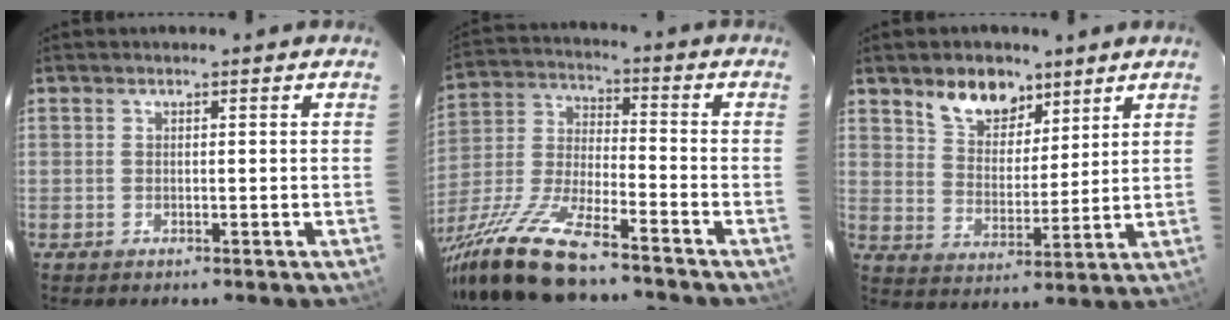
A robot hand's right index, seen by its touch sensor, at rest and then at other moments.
{"total": 19.1, "force": [-15.1, 3.5, 11.1], "torque": [-0.243, -0.043, -0.276]}
{"total": 9.5, "force": [6.4, 5.4, 4.5], "torque": [-0.071, 0.009, 0.117]}